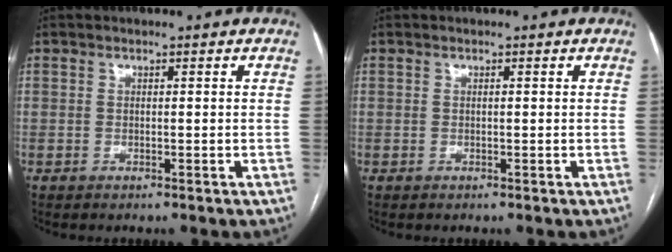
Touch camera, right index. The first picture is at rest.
{"total": 0.0}